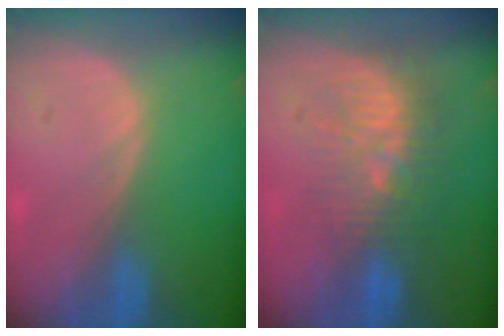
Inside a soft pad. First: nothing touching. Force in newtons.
{"total": 9.2, "press": 8.6, "slide": 3.1}